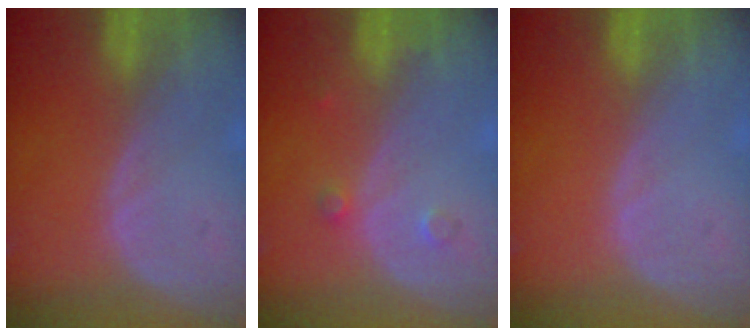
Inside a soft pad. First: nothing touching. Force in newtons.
{"total": 1.7, "press": 1.7, "slide": 0.3}
{"total": 0.0}